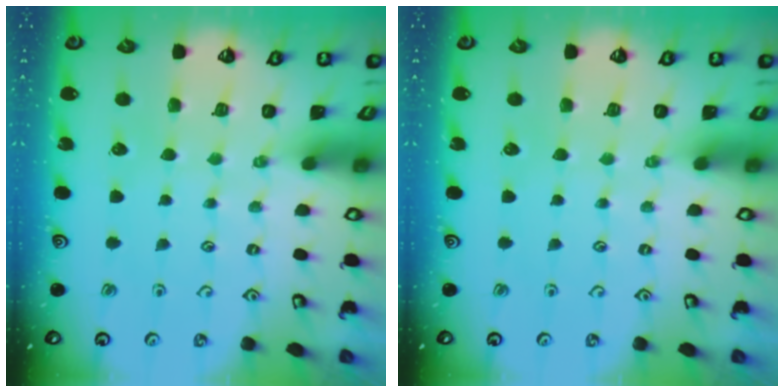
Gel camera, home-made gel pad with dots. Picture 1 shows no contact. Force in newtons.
{"total": 0.0}